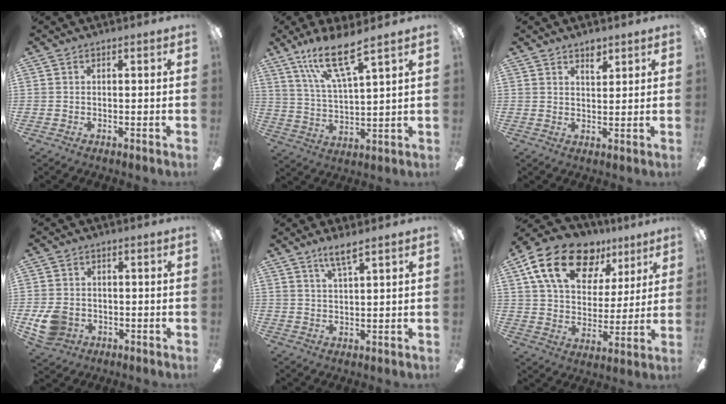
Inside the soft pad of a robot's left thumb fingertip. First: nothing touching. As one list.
[{"total": 13.8, "force": [9.6, 2.7, 9.4], "torque": [-0.184, -0.042, 0.168]}, {"total": 4.0, "force": [3.1, 1.9, 1.8], "torque": [-0.007, -0.019, 0.051]}, {"total": 7.3, "force": [-2.1, 6.1, 3.5], "torque": [-0.078, 0.017, -0.036]}, {"total": 4.4, "force": [3.4, 0.3, 2.8], "torque": [-0.063, -0.009, 0.059]}, {"total": 20.7, "force": [11.3, 12.3, 12.2], "torque": [-0.200, -0.045, 0.201]}]